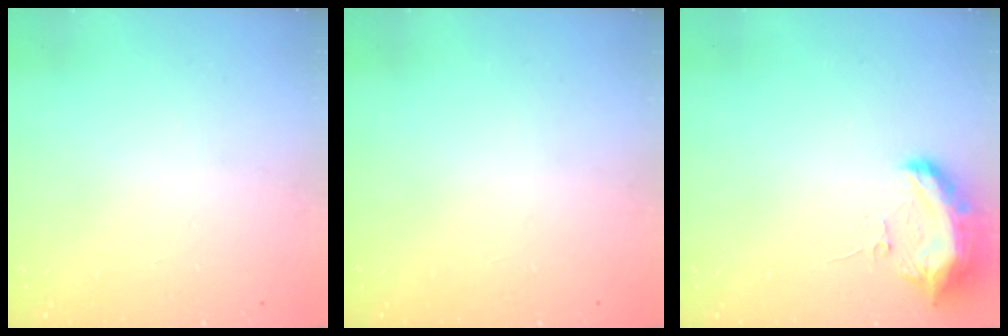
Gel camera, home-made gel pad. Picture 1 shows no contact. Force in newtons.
{"total": 0.0}
{"total": 9.6, "press": 9.6, "slide": 0.8}